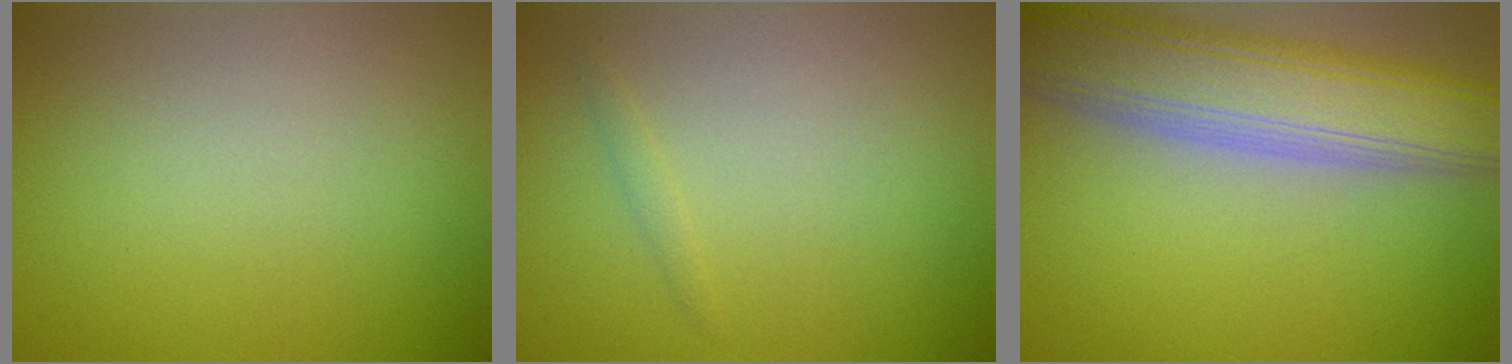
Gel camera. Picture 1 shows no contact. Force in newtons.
{"total": 0.6, "press": 0.6, "slide": 0.0}
{"total": 9.3, "press": 9.3, "slide": 0.7}